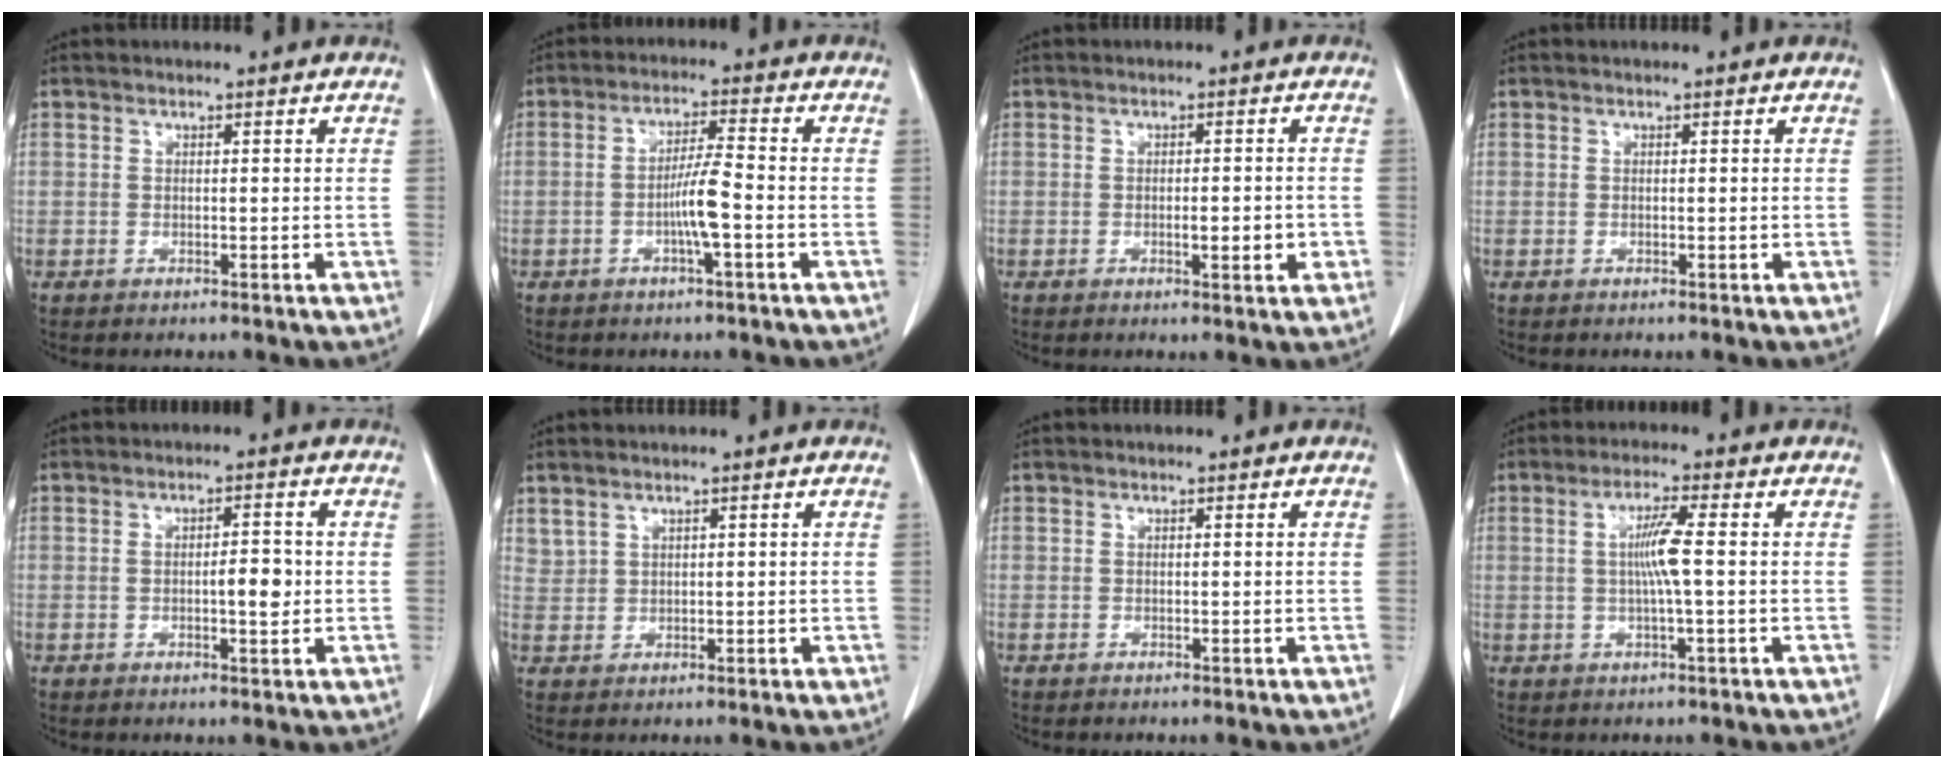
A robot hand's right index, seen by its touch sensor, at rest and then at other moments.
{"total": 7.9, "force": [-2.4, -0.2, 7.6], "torque": [-0.149, 0.004, -0.046]}
{"total": 3.4, "force": [-0.8, 0.8, 3.2], "torque": [-0.049, -0.002, -0.009]}
{"total": 0.0}
{"total": 4.0, "force": [-0.3, 1.2, 3.9], "torque": [-0.062, 0.001, -0.002]}
{"total": 2.2, "force": [1.8, 1.2, 0.5], "torque": [-0.010, 0.005, 0.042]}
{"total": 0.0}
{"total": 5.1, "force": [0.3, -0.3, 5.1], "torque": [-0.096, 0.000, 0.006]}